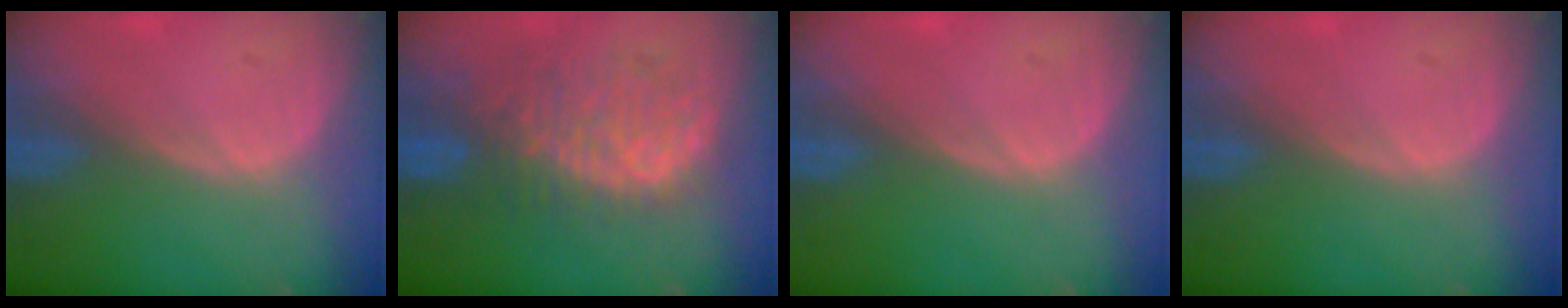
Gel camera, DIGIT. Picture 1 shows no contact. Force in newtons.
{"total": 10.3, "press": 9.4, "slide": 4.3}
{"total": 0.0}
{"total": 0.0}